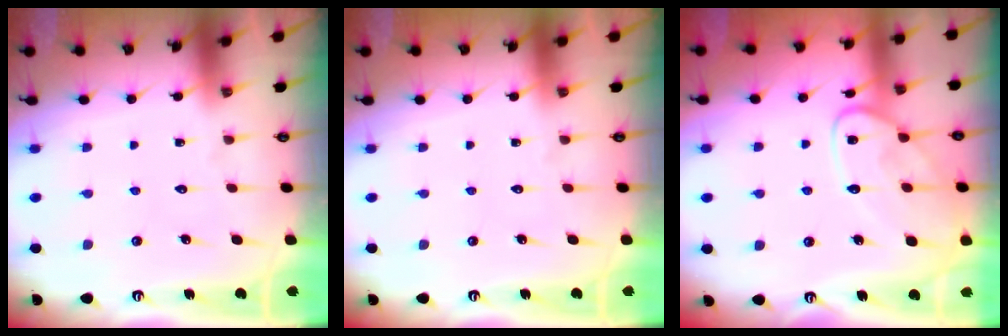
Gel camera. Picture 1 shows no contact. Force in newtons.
{"total": 0.0}
{"total": 13.2, "press": 13.2, "slide": 1.2}